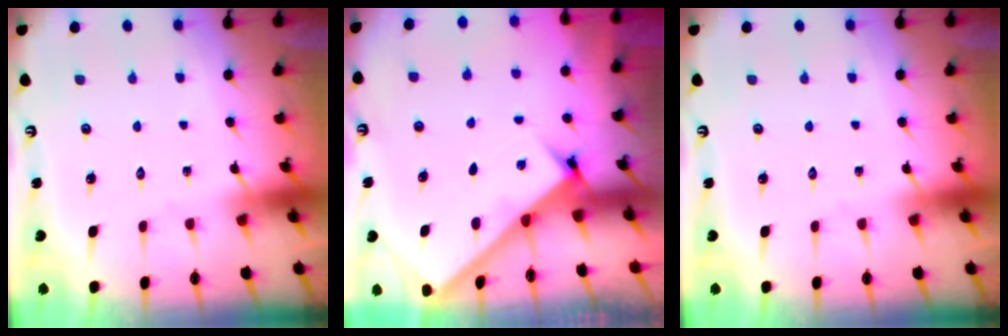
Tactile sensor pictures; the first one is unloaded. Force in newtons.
{"total": 2.6, "press": 2.5, "slide": 0.3}
{"total": 0.0}